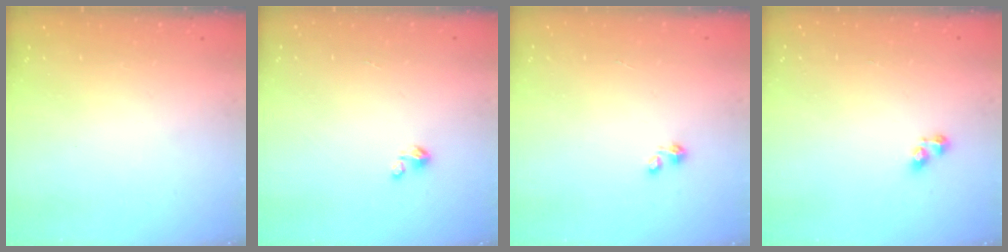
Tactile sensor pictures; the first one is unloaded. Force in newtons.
{"total": 1.5, "press": 1.5, "slide": 0.1}
{"total": 0.0}
{"total": 2.8, "press": 2.8, "slide": 0.3}